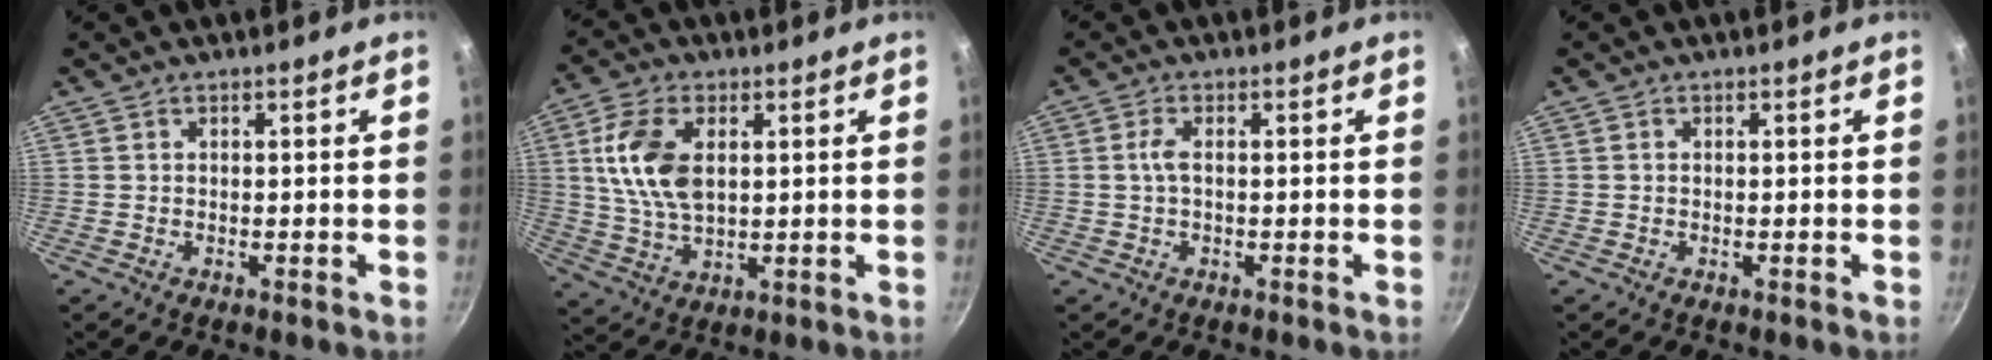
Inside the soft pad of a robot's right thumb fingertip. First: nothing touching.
{"total": 11.7, "force": [2.6, 6.7, 9.3], "torque": [-0.172, -0.005, 0.050]}
{"total": 2.4, "force": [0.0, 1.0, 2.2], "torque": [-0.053, 0.007, -0.002]}
{"total": 0.0}